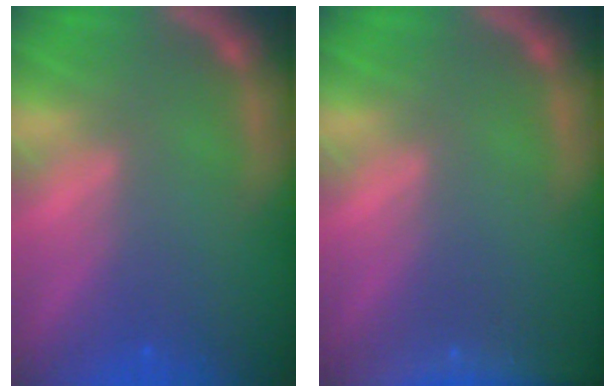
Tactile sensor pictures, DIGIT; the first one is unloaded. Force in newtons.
{"total": 8.5}